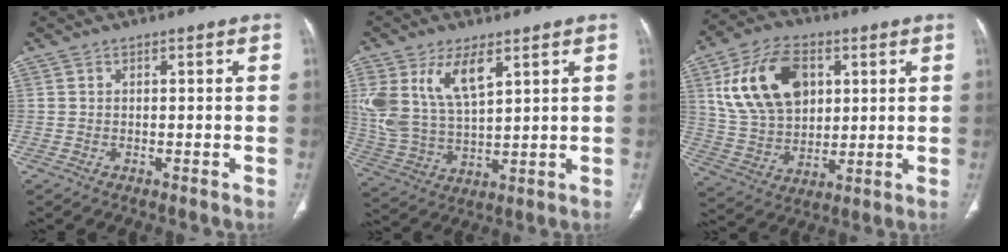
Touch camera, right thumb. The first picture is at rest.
{"total": 13.8, "force": [6.3, 6.5, 10.4], "torque": [-0.214, -0.018, 0.137]}
{"total": 17.9, "force": [5.8, 11.8, 12.2], "torque": [-0.199, -0.008, 0.114]}